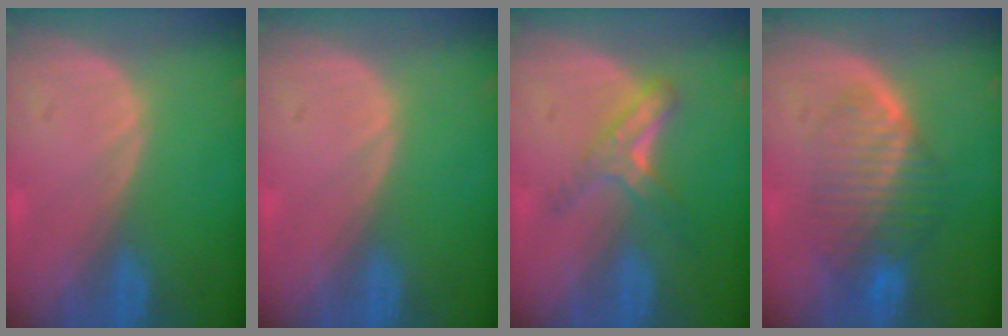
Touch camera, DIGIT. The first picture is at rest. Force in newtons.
{"total": 0.0}
{"total": 5.5, "press": 4.9, "slide": 2.6}
{"total": 8.1, "press": 7.2, "slide": 3.8}